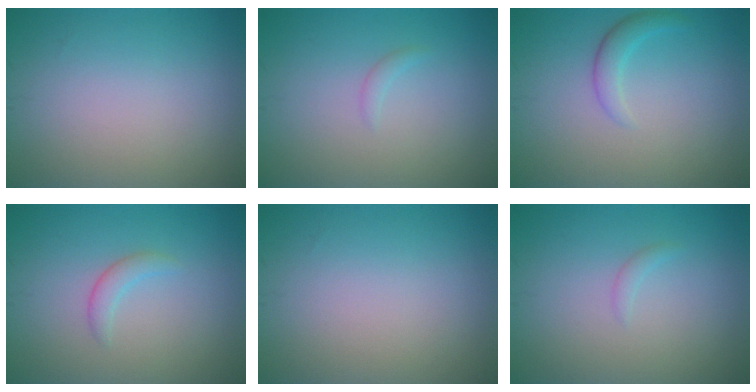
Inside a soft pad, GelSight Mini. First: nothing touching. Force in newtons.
{"total": 0.7, "press": 0.7, "slide": 0.1}
{"total": 1.8, "press": 1.8, "slide": 0.1}
{"total": 1.4, "press": 1.4, "slide": 0.2}
{"total": 0.0}
{"total": 0.7, "press": 0.7, "slide": 0.1}